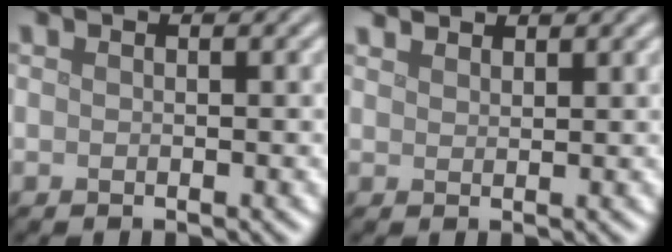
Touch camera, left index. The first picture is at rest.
{"total": 2.0, "force": [1.9, 0.4, 0.4], "torque": [-0.008, 0.000, 0.036]}